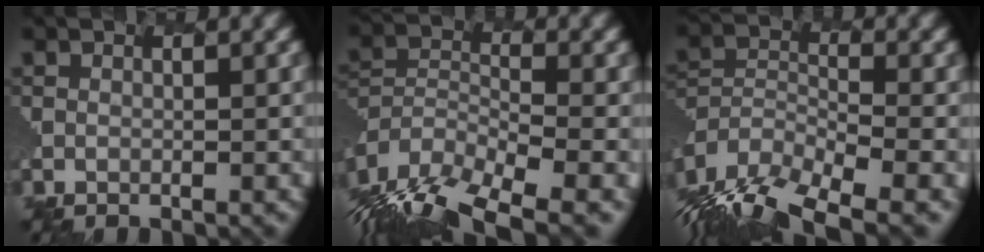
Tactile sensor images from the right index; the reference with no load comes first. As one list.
[{"total": 11.1, "force": [-8.8, 3.7, 5.5], "torque": [-0.129, -0.005, -0.141]}, {"total": 9.9, "force": [-8.1, 3.3, 4.7], "torque": [-0.114, -0.007, -0.139]}]